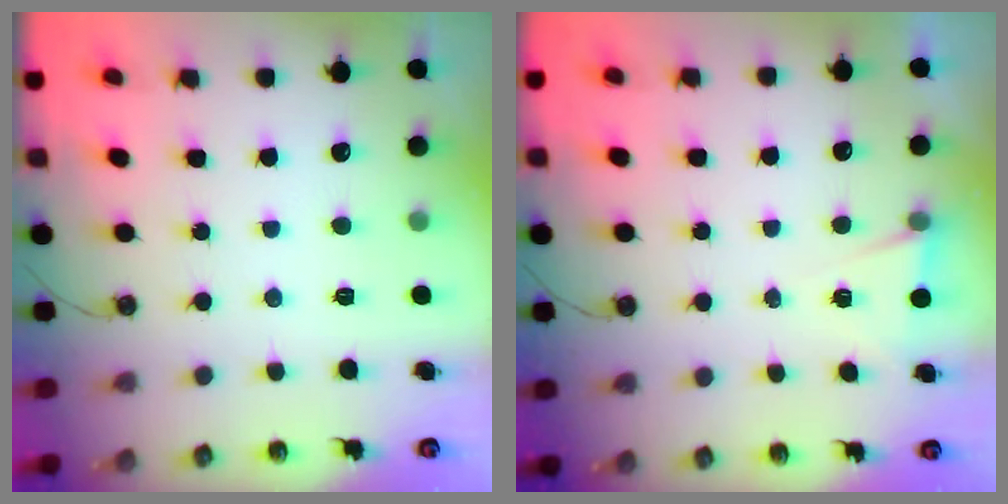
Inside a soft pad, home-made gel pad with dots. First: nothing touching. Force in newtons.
{"total": 4.7, "press": 1.7, "slide": 4.4}